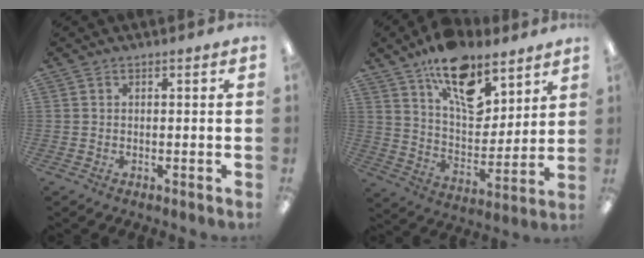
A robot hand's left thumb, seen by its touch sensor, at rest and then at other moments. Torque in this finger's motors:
{"motor_torque": [0.92, 0.28, 1.50, -1.27, 0.18]}